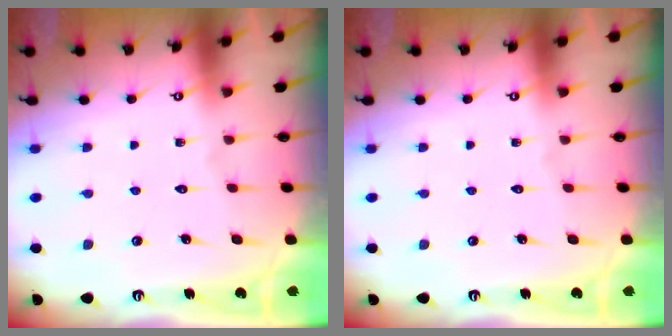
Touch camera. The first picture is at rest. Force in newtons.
{"total": 0.0}